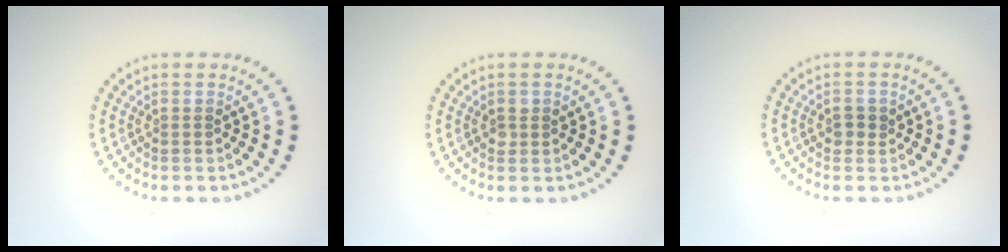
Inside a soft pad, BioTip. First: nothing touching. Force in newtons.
{"total": 0.9, "press": 0.9, "slide": 0.3}
{"total": 1.3, "press": 1.2, "slide": 0.4}